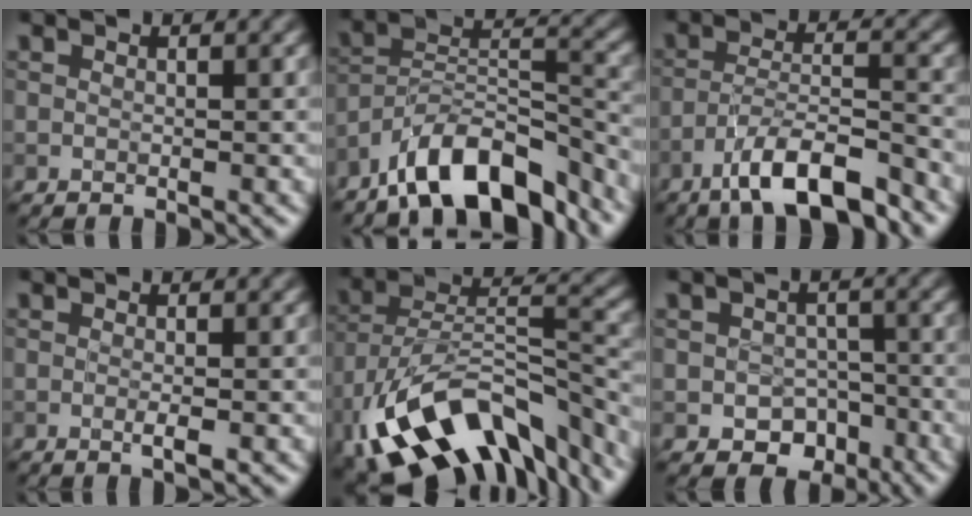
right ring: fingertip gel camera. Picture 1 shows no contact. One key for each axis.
{"total": 9.8, "fx": -7.6, "fy": 3.1, "fz": 5.4, "tx": -0.078, "ty": 0.012, "tz": -0.143}
{"total": 7.6, "fx": -5.6, "fy": 1.8, "fz": 4.9, "tx": -0.081, "ty": 0.006, "tz": -0.099}
{"total": 1.1, "fx": -0.1, "fy": 0.2, "fz": 1.1, "tx": -0.022, "ty": -0.002, "tz": -0.003}
{"total": 14.7, "fx": -9.1, "fy": 6.6, "fz": 9.5, "tx": -0.176, "ty": 0.014, "tz": -0.149}
{"total": 3.9, "fx": -2.0, "fy": 3.0, "fz": 1.5, "tx": -0.003, "ty": 0.008, "tz": -0.027}